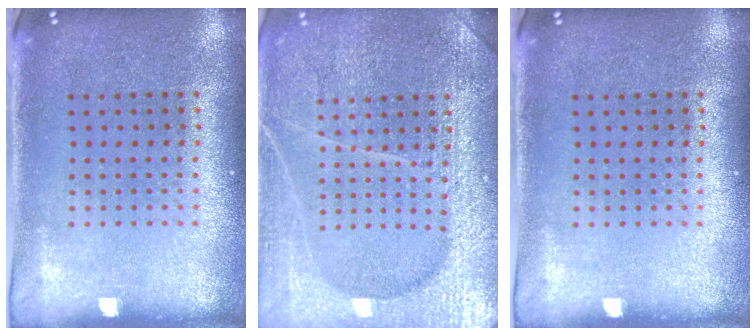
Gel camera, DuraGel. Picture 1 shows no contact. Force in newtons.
{"total": 6.4, "press": 6.3, "slide": 0.7}
{"total": 0.0}